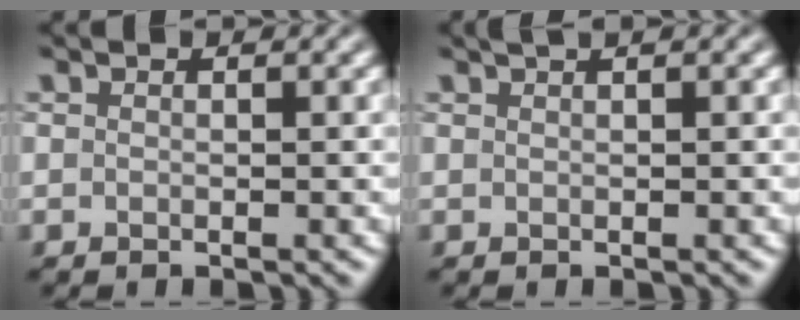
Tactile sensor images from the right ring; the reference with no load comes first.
{"total": 1.4, "force": [1.0, 0.4, 1.0], "torque": [-0.010, 0.000, 0.008]}